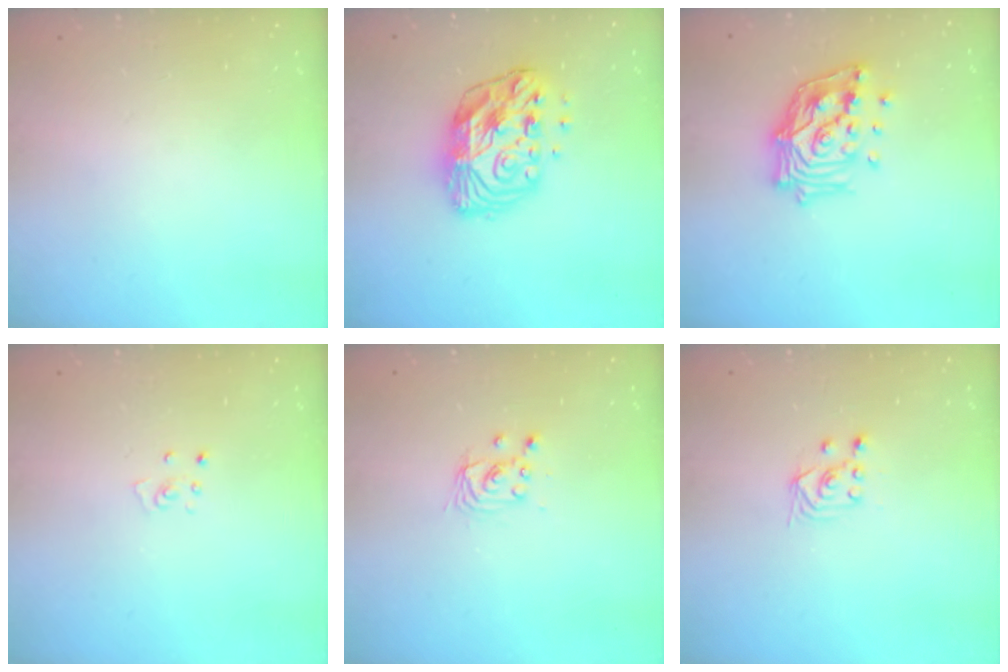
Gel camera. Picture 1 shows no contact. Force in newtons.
{"total": 12.5, "press": 12.5, "slide": 0.9}
{"total": 18.2, "press": 18.0, "slide": 2.7}
{"total": 3.3, "press": 3.3, "slide": 0.3}
{"total": 2.9, "press": 2.9, "slide": 0.2}
{"total": 2.8, "press": 2.4, "slide": 1.4}